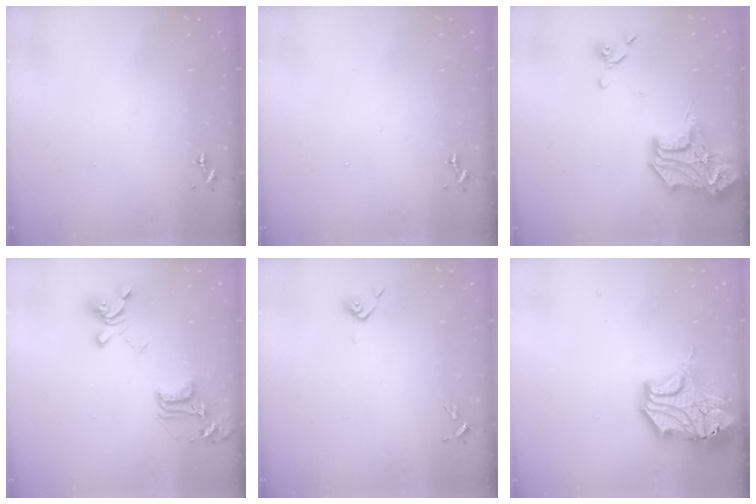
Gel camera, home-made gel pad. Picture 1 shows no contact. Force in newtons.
{"total": 0.0}
{"total": 19.5, "press": 19.4, "slide": 2.1}
{"total": 17.0, "press": 17.0, "slide": 1.4}
{"total": 4.2, "press": 4.1, "slide": 1.1}
{"total": 18.3, "press": 18.2, "slide": 2.4}